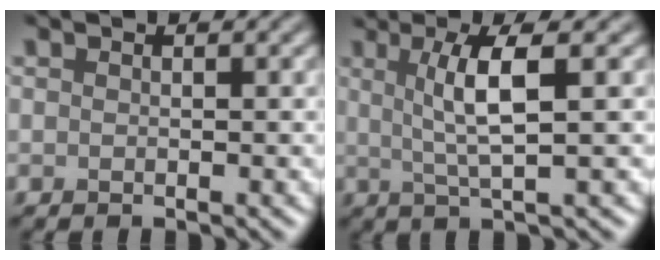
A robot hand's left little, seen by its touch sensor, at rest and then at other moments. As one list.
[{"total": 4.4, "force": [1.0, 0.6, 4.2], "torque": [-0.079, 0.003, 0.021]}]